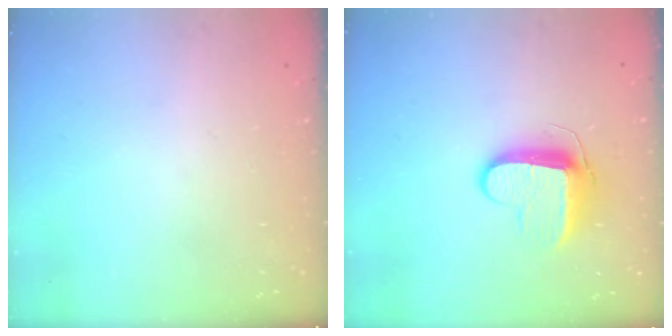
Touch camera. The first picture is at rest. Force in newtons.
{"total": 9.7, "press": 9.7, "slide": 0.9}